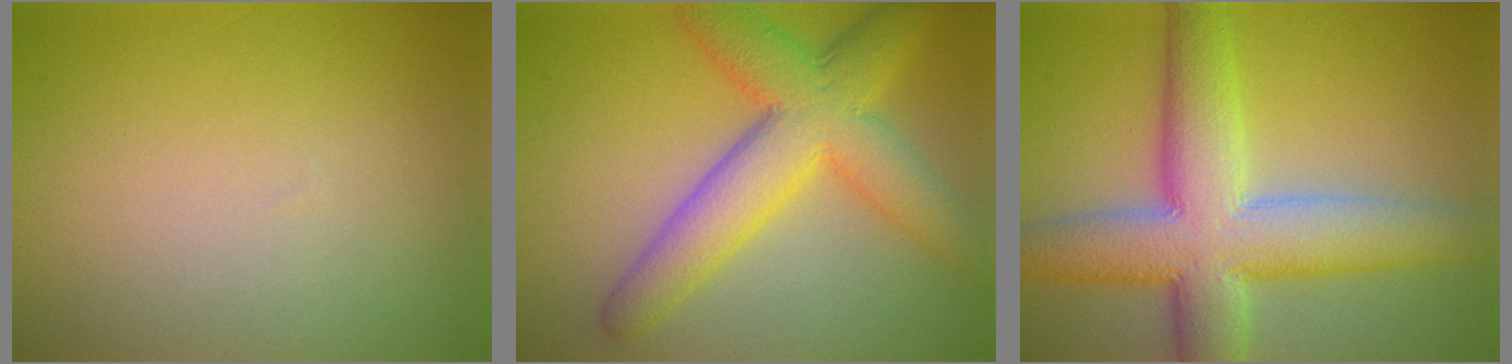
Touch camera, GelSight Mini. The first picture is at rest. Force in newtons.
{"total": 7.7, "press": 7.7, "slide": 0.2}
{"total": 10.1, "press": 10.1, "slide": 0.5}